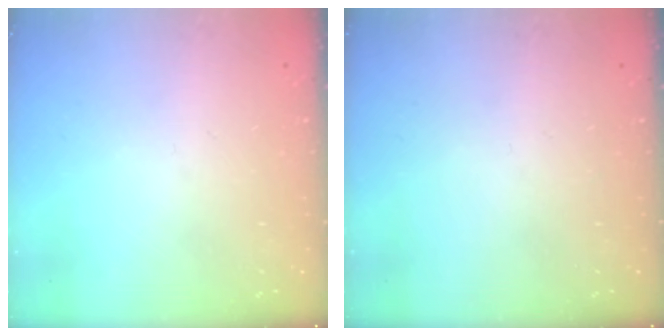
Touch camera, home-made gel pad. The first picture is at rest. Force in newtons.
{"total": 0.0}